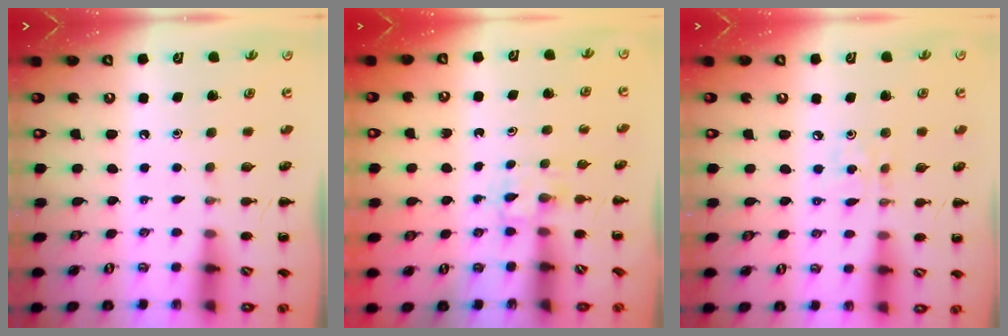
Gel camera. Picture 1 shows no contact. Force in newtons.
{"total": 2.3, "press": 2.1, "slide": 0.9}
{"total": 2.6, "press": 2.5, "slide": 0.8}